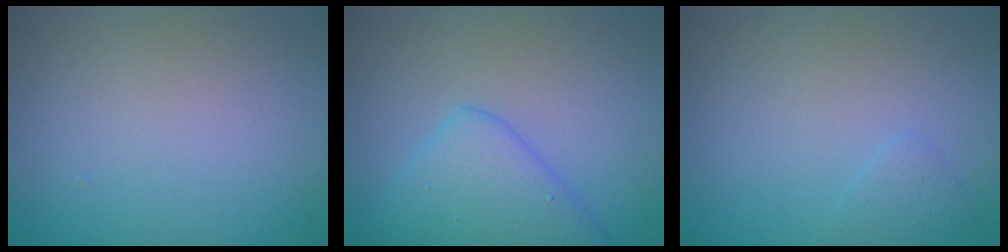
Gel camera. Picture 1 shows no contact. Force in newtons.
{"total": 5.2, "press": 5.2, "slide": 0.1}
{"total": 1.0, "press": 1.0, "slide": 0.1}